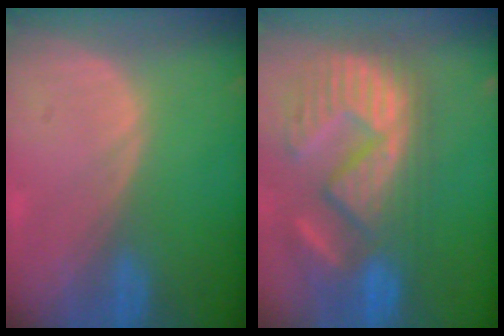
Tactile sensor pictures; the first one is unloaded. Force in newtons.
{"total": 12.9, "press": 12.0, "slide": 4.9}